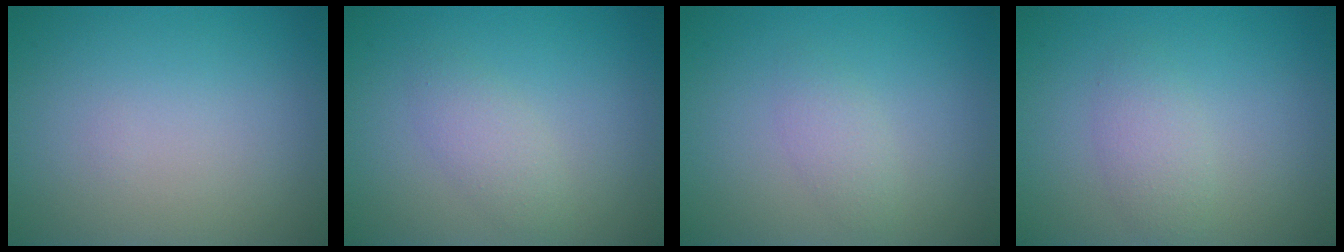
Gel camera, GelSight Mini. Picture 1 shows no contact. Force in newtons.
{"total": 1.9, "press": 1.9, "slide": 0.1}
{"total": 1.5, "press": 1.5, "slide": 0.1}
{"total": 1.9, "press": 1.9, "slide": 0.1}